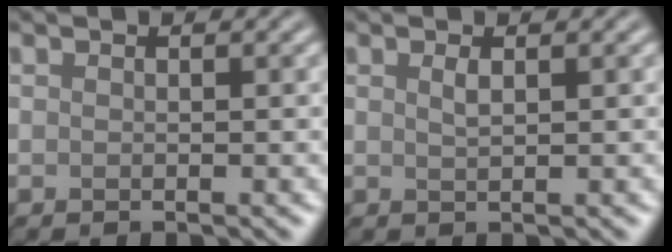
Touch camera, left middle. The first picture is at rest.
{"total": 0.9, "force": [0.4, 0.2, 0.7], "torque": [-0.015, 0.000, 0.009]}